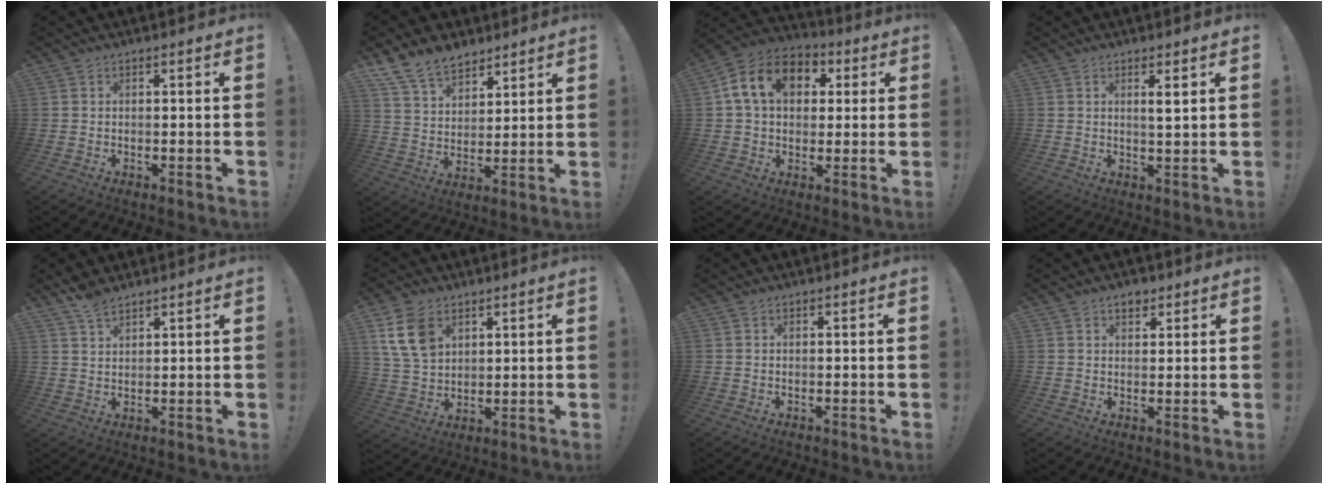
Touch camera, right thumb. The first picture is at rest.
{"total": 12.0, "force": [9.0, 6.8, 4.0], "torque": [-0.076, -0.060, 0.176]}
{"total": 15.0, "force": [4.4, 10.9, 9.3], "torque": [-0.153, 0.004, 0.084]}
{"total": 3.2, "force": [1.3, 0.3, 2.9], "torque": [-0.039, -0.010, 0.016]}
{"total": 4.5, "force": [3.7, 1.5, 2.0], "torque": [-0.038, -0.020, 0.068]}
{"total": 13.1, "force": [5.9, 9.4, 6.9], "torque": [-0.124, -0.015, 0.121]}
{"total": 0.0}
{"total": 3.2, "force": [2.0, 2.1, 1.3], "torque": [-0.004, -0.009, 0.031]}